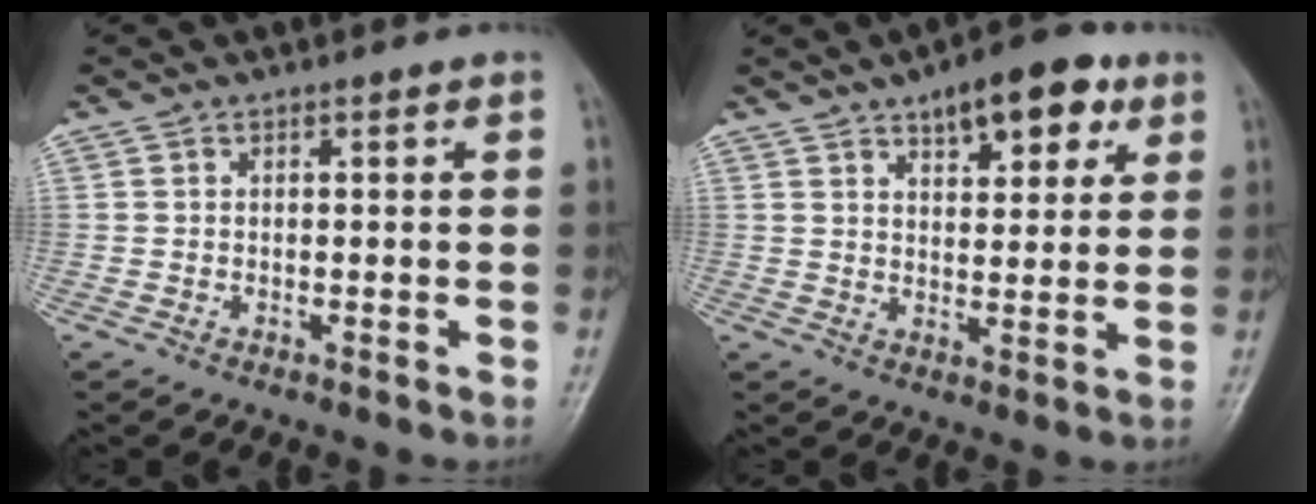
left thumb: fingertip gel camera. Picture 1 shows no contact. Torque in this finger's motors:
{"motor_torque": [0.27, 0.18, 0.31, 0.05, 0.13]}